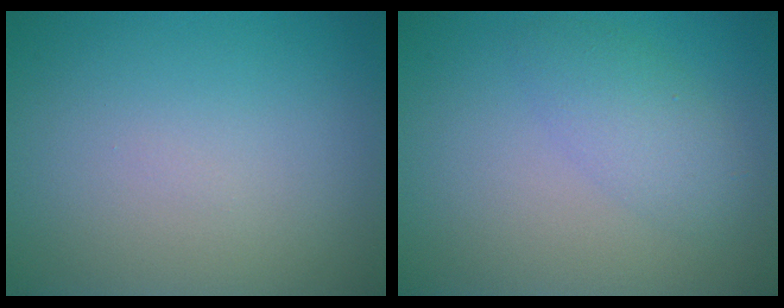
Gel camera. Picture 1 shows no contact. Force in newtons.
{"total": 2.8, "press": 2.8, "slide": 0.1}